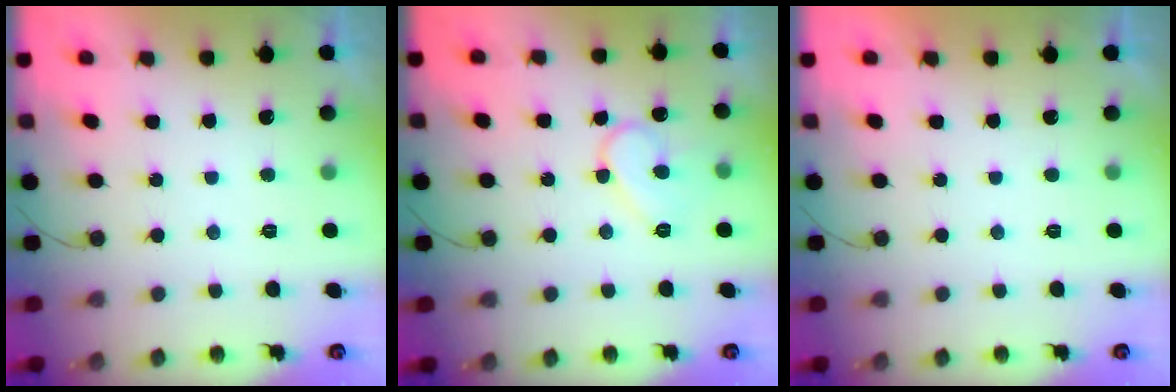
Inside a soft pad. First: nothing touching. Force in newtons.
{"total": 8.5, "press": 8.5, "slide": 0.7}
{"total": 1.7, "press": 1.7, "slide": 0.1}